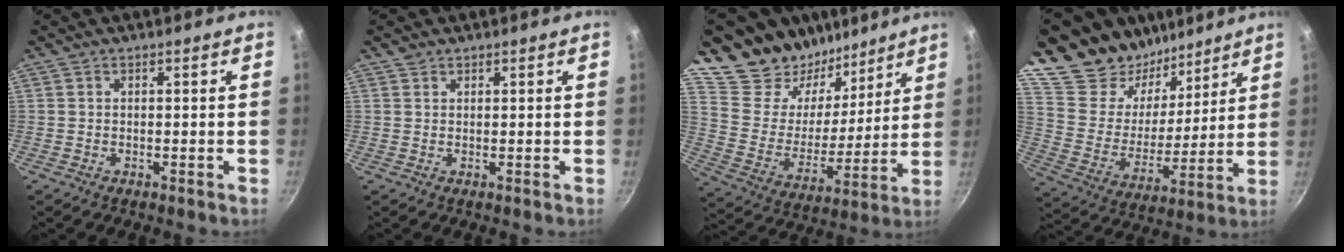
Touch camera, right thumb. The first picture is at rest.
{"total": 1.1, "force": [0.9, 0.7, 0.2], "torque": [0.002, -0.002, 0.015]}
{"total": 21.2, "force": [16.6, 11.5, 6.5], "torque": [-0.090, -0.111, 0.292]}
{"total": 25.4, "force": [18.6, 13.8, 10.3], "torque": [-0.162, -0.088, 0.339]}